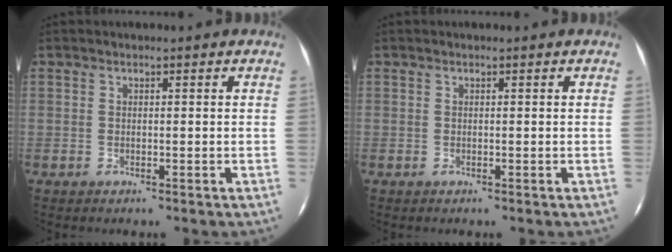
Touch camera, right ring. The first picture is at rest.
{"total": 0.0}